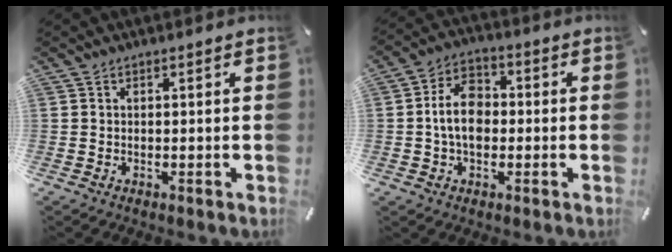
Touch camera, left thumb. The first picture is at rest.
{"total": 9.1, "force": [-0.7, 6.3, 6.6], "torque": [-0.123, 0.009, -0.015]}